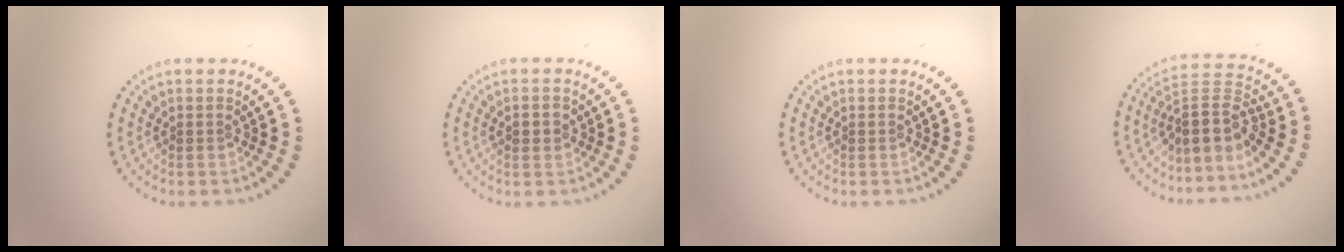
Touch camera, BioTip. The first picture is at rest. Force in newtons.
{"total": 2.1, "press": 2.1, "slide": 0.2}
{"total": 0.0}
{"total": 4.1, "press": 3.1, "slide": 2.6}